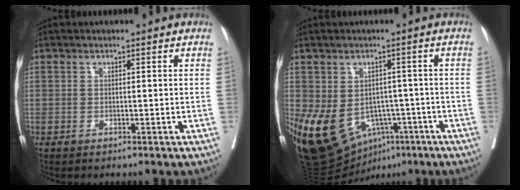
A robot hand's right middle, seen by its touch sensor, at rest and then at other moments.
{"total": 14.3, "force": [-5.8, 10.4, 7.9], "torque": [-0.157, 0.005, -0.070]}